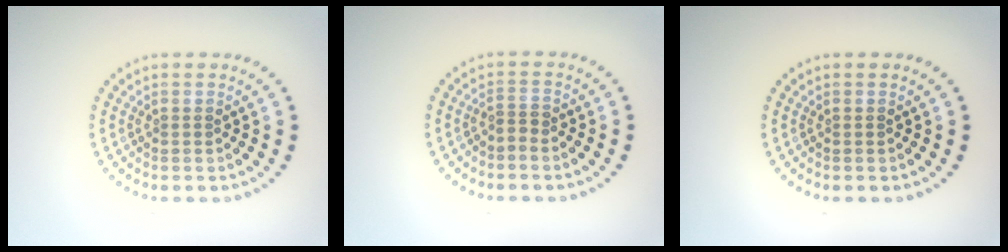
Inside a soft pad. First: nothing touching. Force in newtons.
{"total": 1.0, "press": 0.4, "slide": 0.9}
{"total": 0.0}